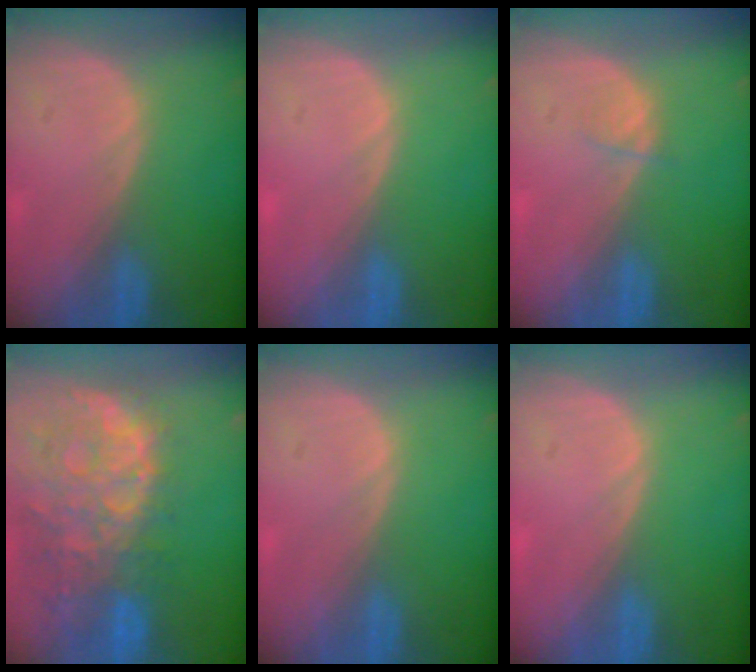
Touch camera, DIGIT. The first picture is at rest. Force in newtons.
{"total": 0.0}
{"total": 1.2, "press": 1.2, "slide": 0.2}
{"total": 13.7, "press": 11.1, "slide": 7.9}
{"total": 0.0}
{"total": 0.0}